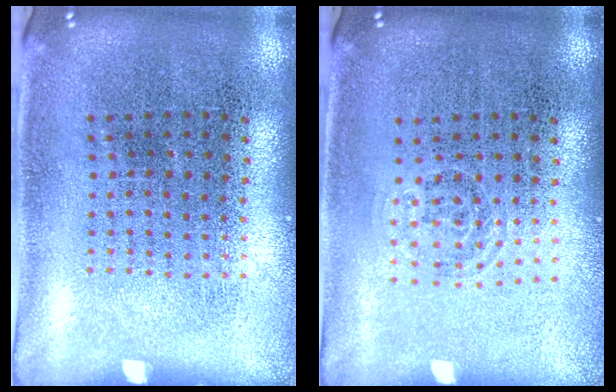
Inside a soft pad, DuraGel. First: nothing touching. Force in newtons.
{"total": 0.7, "press": 0.6, "slide": 0.5}